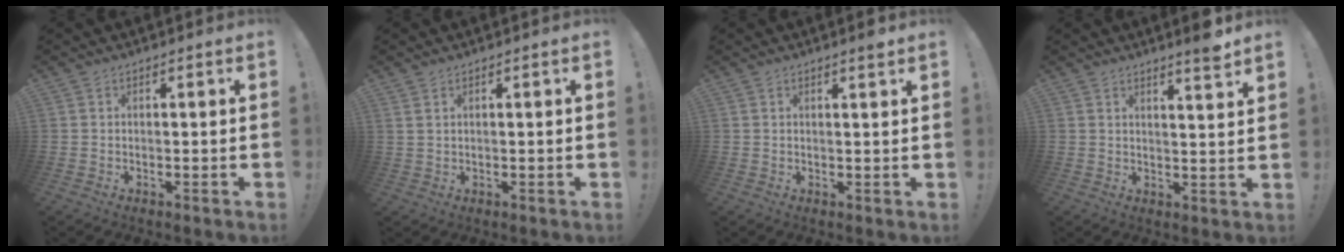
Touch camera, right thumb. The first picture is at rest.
{"total": 1.4, "force": [0.9, 0.5, 1.0], "torque": [-0.025, 0.002, 0.017]}
{"total": 2.0, "force": [1.3, -0.1, 1.5], "torque": [-0.013, -0.008, 0.019]}
{"total": 4.9, "force": [3.7, -0.5, 3.1], "torque": [-0.041, -0.032, 0.058]}